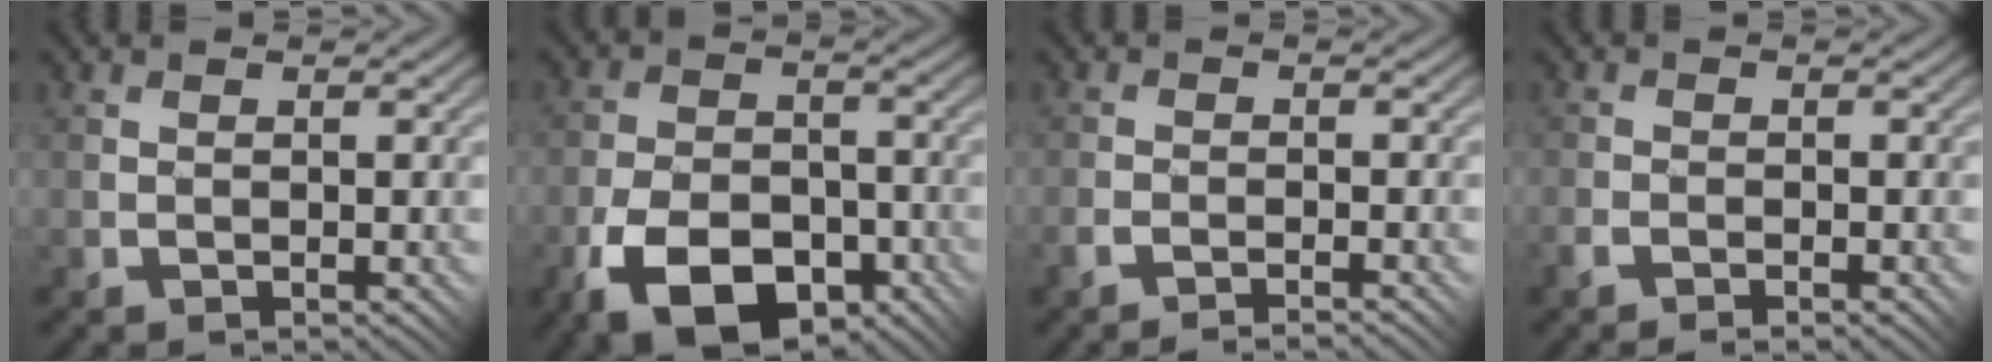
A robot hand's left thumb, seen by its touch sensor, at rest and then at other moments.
{"total": 11.0, "force": [-6.3, 5.9, 6.8], "torque": [-0.143, -0.010, -0.115]}
{"total": 2.2, "force": [-2.0, -0.1, 0.9], "torque": [-0.019, 0.006, -0.045]}
{"total": 3.0, "force": [-2.2, 1.1, 1.7], "torque": [-0.034, -0.003, -0.043]}